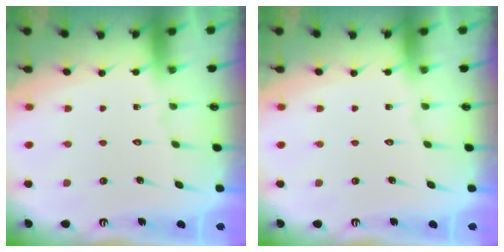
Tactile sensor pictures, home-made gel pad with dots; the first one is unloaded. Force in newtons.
{"total": 0.0}